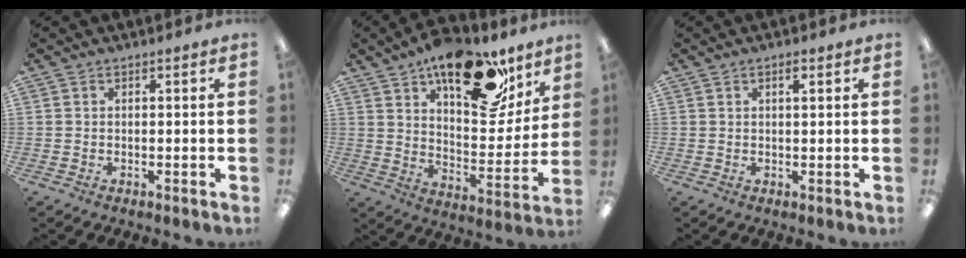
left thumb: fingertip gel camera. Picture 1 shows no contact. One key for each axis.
{"total": 24.9, "fx": 15.4, "fy": 11.5, "fz": 15.7, "tx": -0.211, "ty": -0.088, "tz": 0.253}
{"total": 1.7, "fx": 1.0, "fy": 0.5, "fz": 1.3, "tx": -0.020, "ty": -0.001, "tz": 0.014}